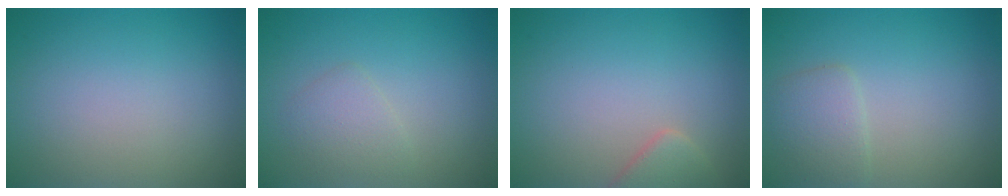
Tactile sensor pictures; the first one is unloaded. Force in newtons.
{"total": 1.7, "press": 1.7, "slide": 0.2}
{"total": 2.1, "press": 2.1, "slide": 0.2}
{"total": 2.2, "press": 2.2, "slide": 0.1}